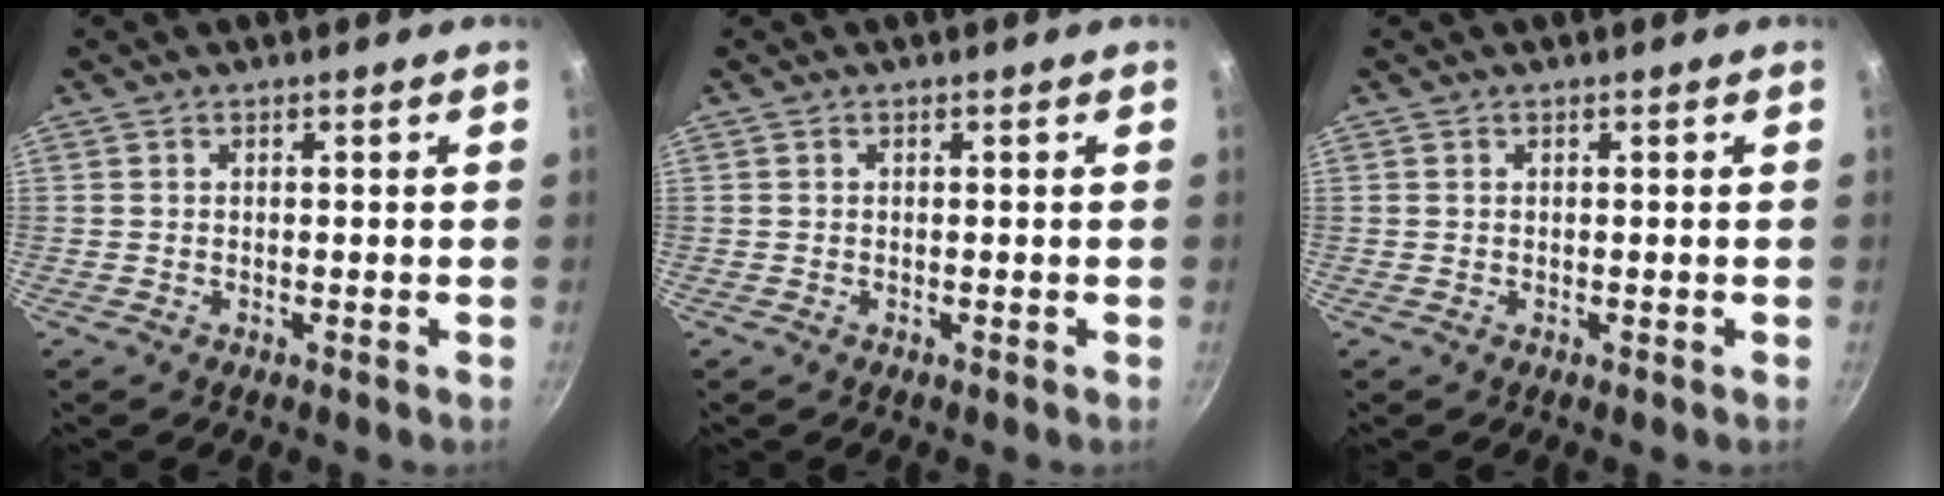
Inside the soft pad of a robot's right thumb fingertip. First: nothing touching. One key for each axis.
{"total": 0.0}
{"total": 0.0}